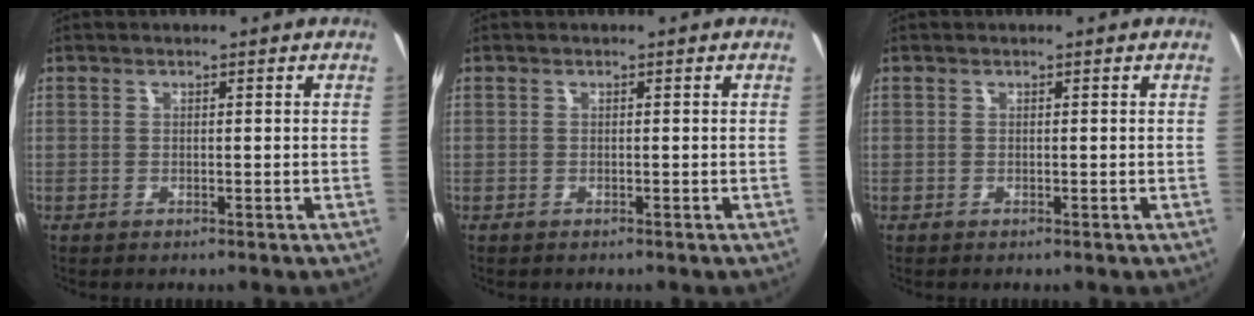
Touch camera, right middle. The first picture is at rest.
{"total": 0.0}
{"total": 0.0}